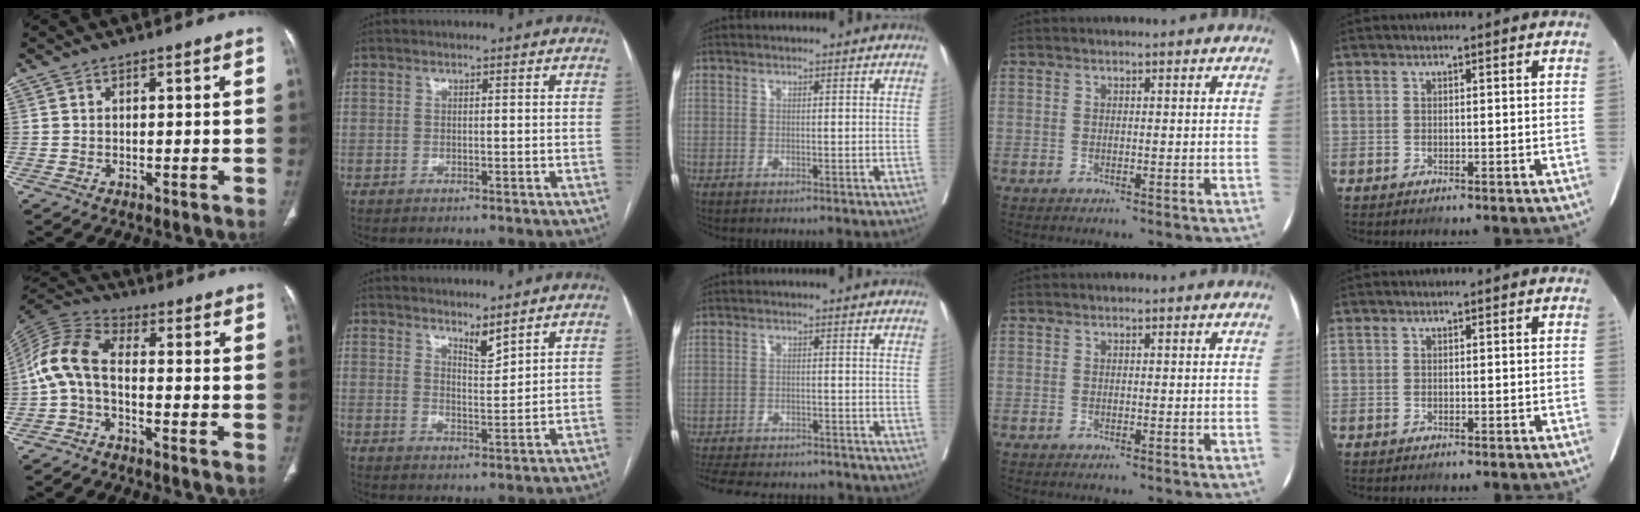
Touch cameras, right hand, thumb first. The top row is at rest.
{"thumb": {"total": 8.9, "force": [-1.9, 4.2, 7.6], "torque": [-0.162, 0.035, -0.056]}, "index": {"total": 3.0, "force": [2.7, 0.4, 1.2], "torque": [-0.023, -0.014, 0.053]}, "middle": {"total": 16.4, "force": [-14.7, 4.6, 5.6], "torque": [-0.141, -0.012, -0.199]}}